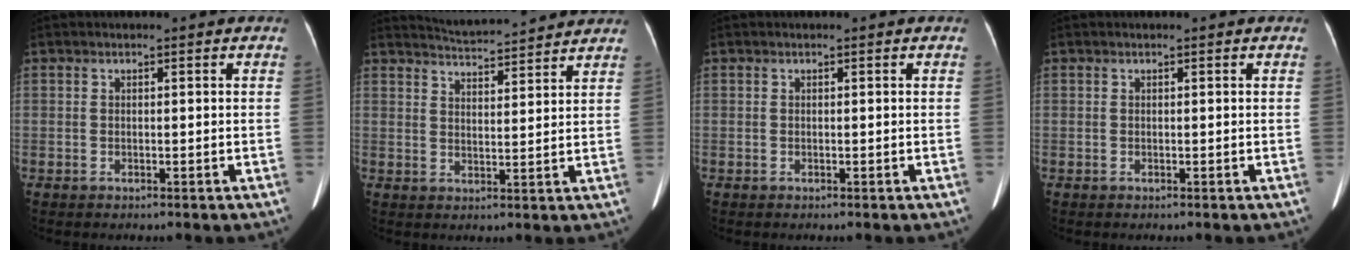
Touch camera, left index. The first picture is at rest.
{"total": 9.8, "force": [9.6, 0.5, 2.3], "torque": [-0.048, 0.019, 0.135]}
{"total": 0.0}
{"total": 0.0}